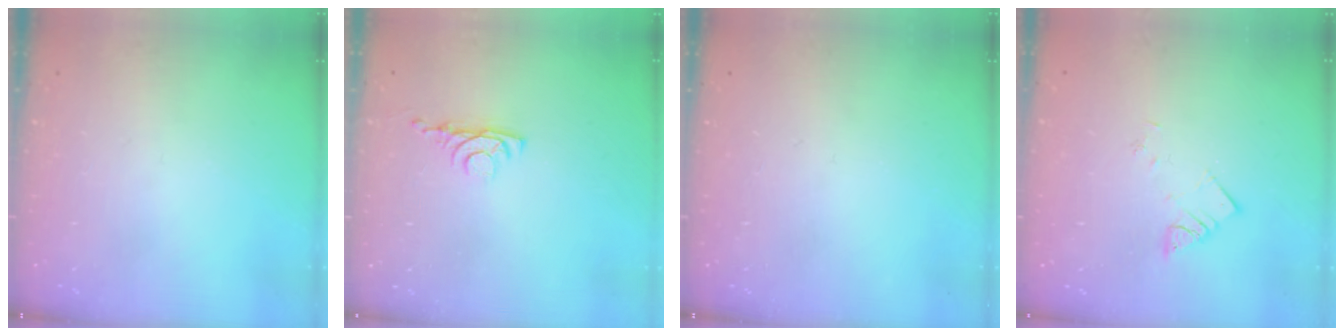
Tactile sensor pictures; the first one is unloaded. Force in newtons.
{"total": 4.0, "press": 3.9, "slide": 0.6}
{"total": 0.0}
{"total": 3.7, "press": 3.7, "slide": 0.1}